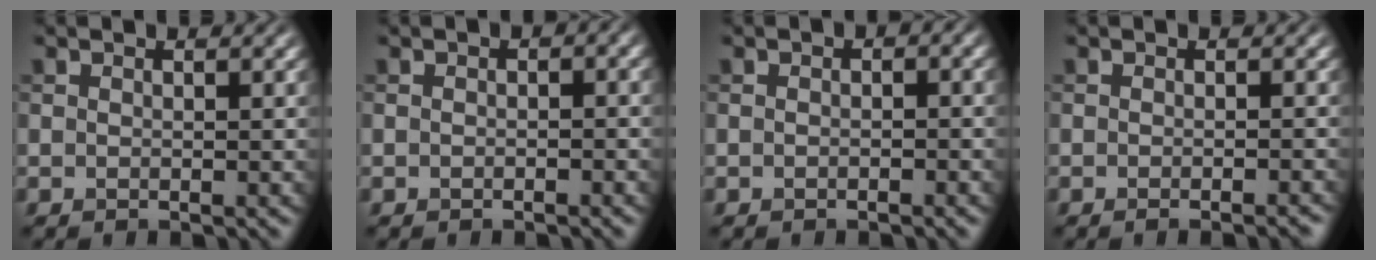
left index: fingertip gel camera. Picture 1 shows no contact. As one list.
[{"total": 1.3, "force": [-0.1, 0.6, 1.2], "torque": [-0.015, 0.003, -0.002]}, {"total": 1.2, "force": [-0.1, 0.5, 1.1], "torque": [-0.015, 0.002, -0.004]}, {"total": 2.0, "force": [-1.1, 0.5, 1.5], "torque": [-0.008, -0.001, -0.016]}]